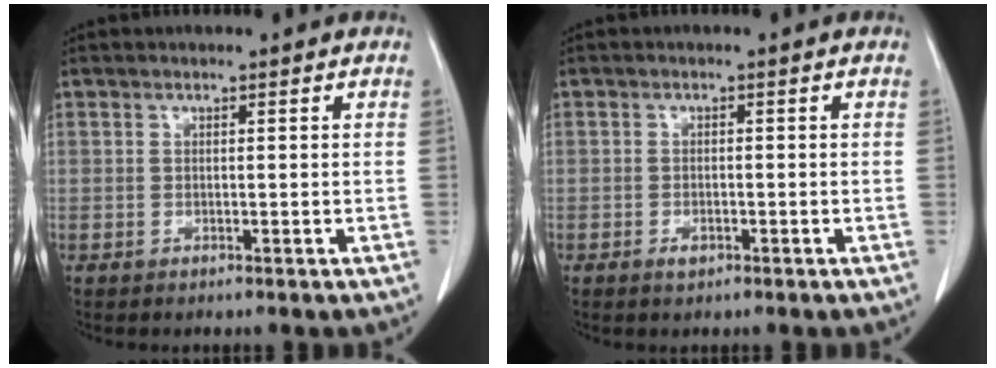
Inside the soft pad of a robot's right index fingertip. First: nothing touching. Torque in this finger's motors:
{"motor_torque": [0.32, -0.28, 0.01, 0.02]}